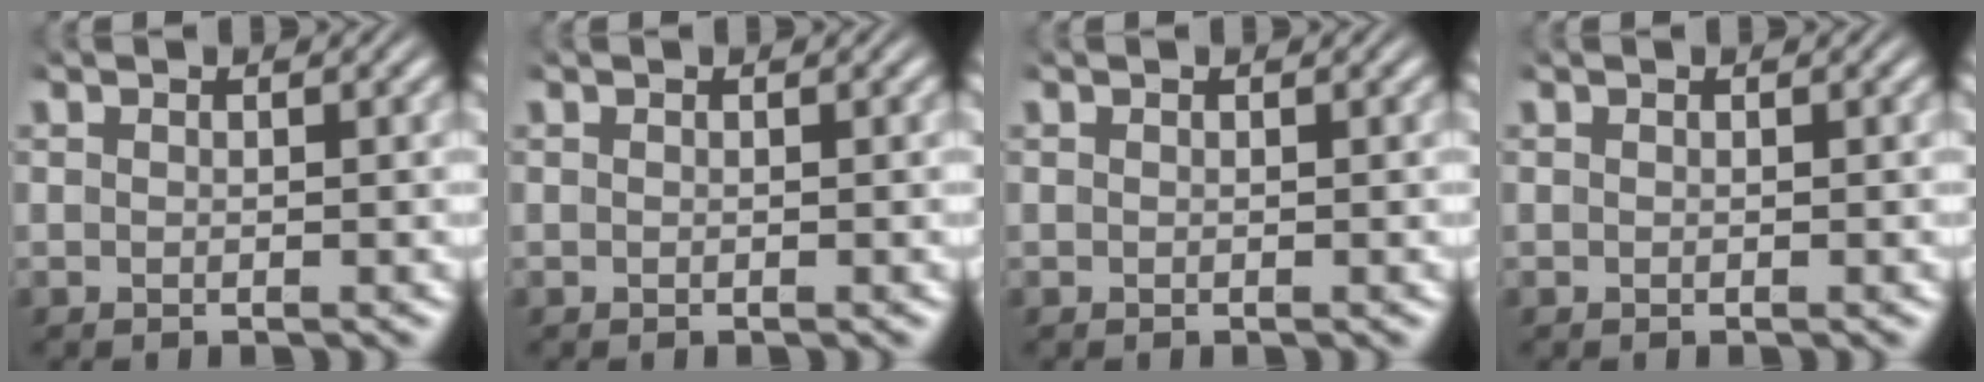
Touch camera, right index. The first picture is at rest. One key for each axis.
{"total": 0.0}
{"total": 0.0}
{"total": 0.0}